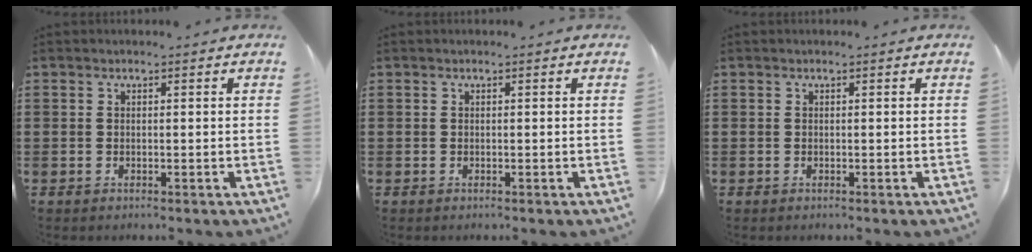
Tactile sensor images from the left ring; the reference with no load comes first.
{"total": 0.0}
{"total": 0.0}